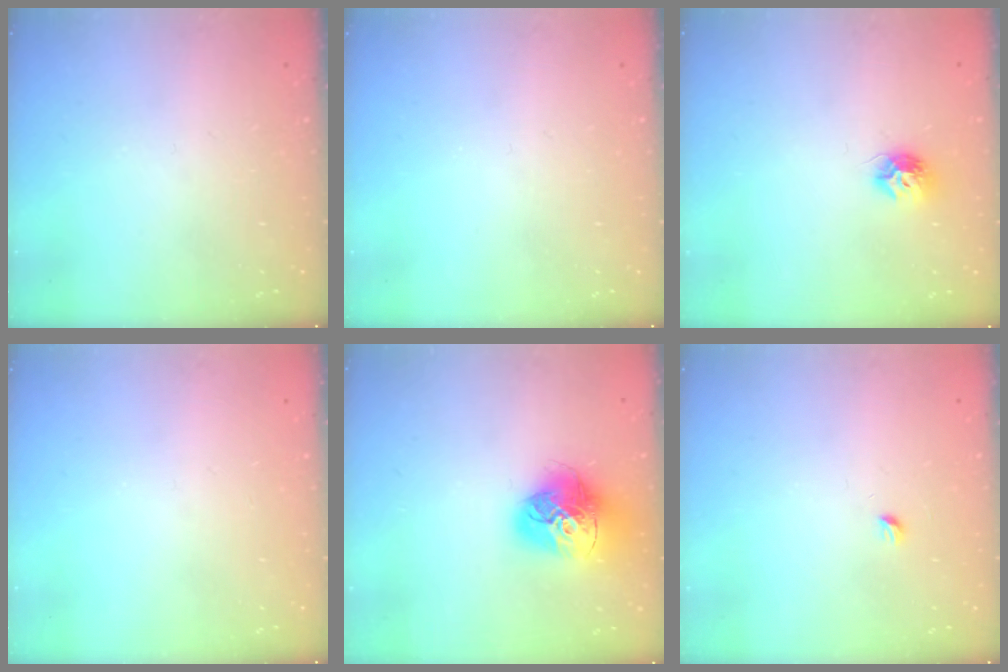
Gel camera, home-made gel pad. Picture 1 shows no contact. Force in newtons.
{"total": 0.0}
{"total": 8.0, "press": 8.0, "slide": 0.5}
{"total": 0.0}
{"total": 18.0, "press": 17.9, "slide": 1.9}
{"total": 2.9, "press": 2.9, "slide": 0.4}